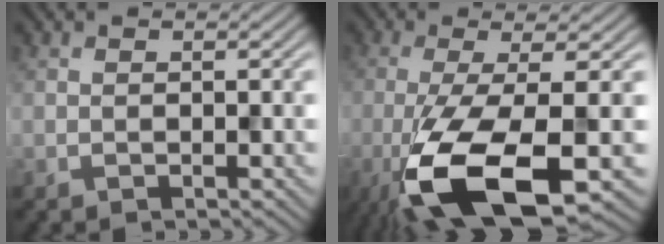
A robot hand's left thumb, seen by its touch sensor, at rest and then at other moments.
{"total": 12.9, "force": [-5.4, 3.5, 11.2], "torque": [-0.226, -0.025, -0.102]}